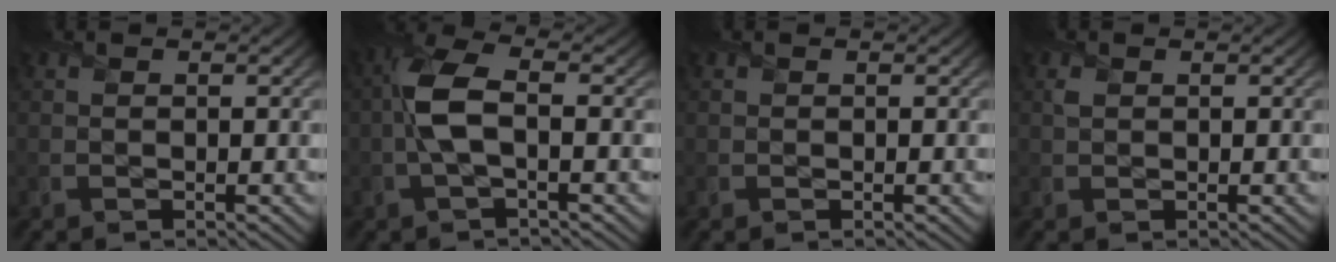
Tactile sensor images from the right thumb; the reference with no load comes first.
{"total": 5.8, "force": [-0.5, 2.2, 5.4], "torque": [-0.126, 0.007, -0.016]}
{"total": 0.0}
{"total": 0.8, "force": [0.4, 0.6, 0.4], "torque": [-0.011, -0.002, 0.008]}